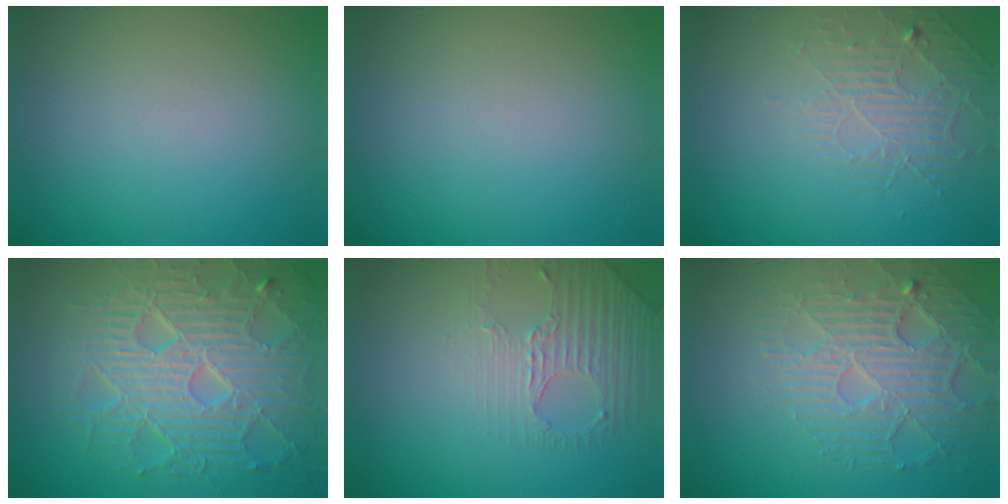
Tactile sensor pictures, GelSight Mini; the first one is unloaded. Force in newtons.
{"total": 0.0}
{"total": 2.2, "press": 1.4, "slide": 1.7}
{"total": 9.2, "press": 6.6, "slide": 6.5}
{"total": 1.8, "press": 1.5, "slide": 1.0}
{"total": 5.8, "press": 4.6, "slide": 3.5}